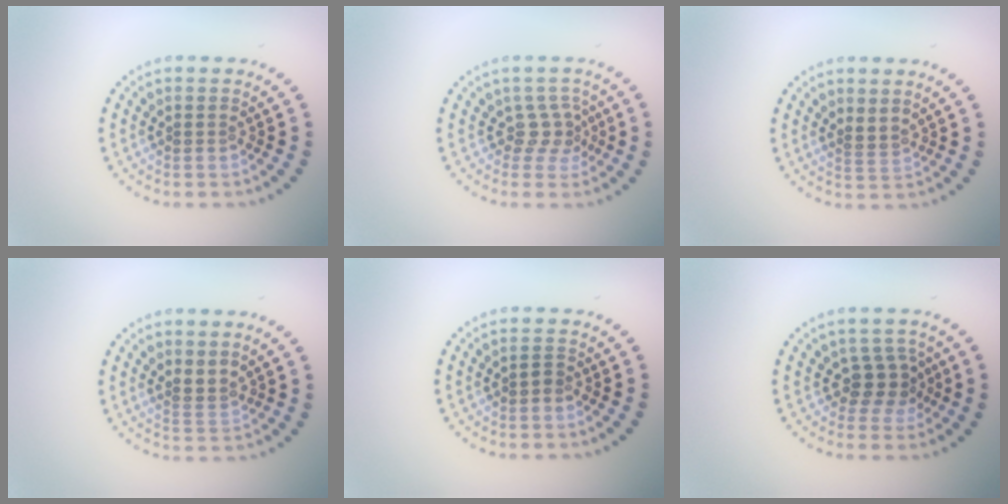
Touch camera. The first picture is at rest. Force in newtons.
{"total": 2.0, "press": 1.3, "slide": 1.6}
{"total": 1.0, "press": 0.8, "slide": 0.7}
{"total": 1.8, "press": 1.2, "slide": 1.2}
{"total": 0.8, "press": 0.7, "slide": 0.4}
{"total": 2.6, "press": 2.1, "slide": 1.4}